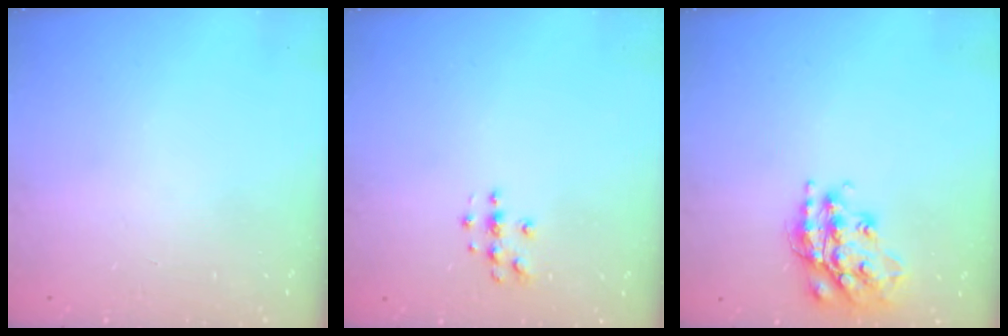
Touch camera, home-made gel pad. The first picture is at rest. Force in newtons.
{"total": 3.8, "press": 3.8, "slide": 0.4}
{"total": 17.4, "press": 17.4, "slide": 1.4}